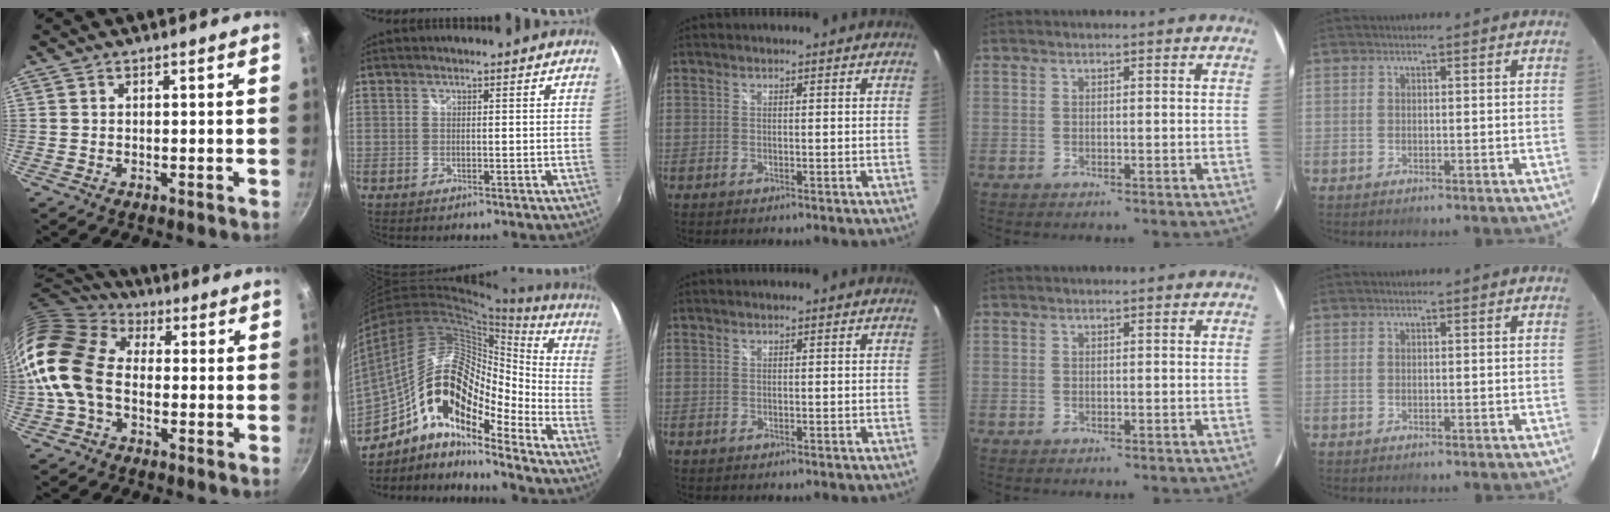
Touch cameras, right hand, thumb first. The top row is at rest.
{"thumb": {"total": 16.7, "force": [-1.2, 12.0, 11.6], "torque": [-0.210, 0.034, -0.040]}, "index": {"total": 21.6, "force": [-9.8, 9.4, 16.8], "torque": [-0.293, -0.020, -0.192]}}